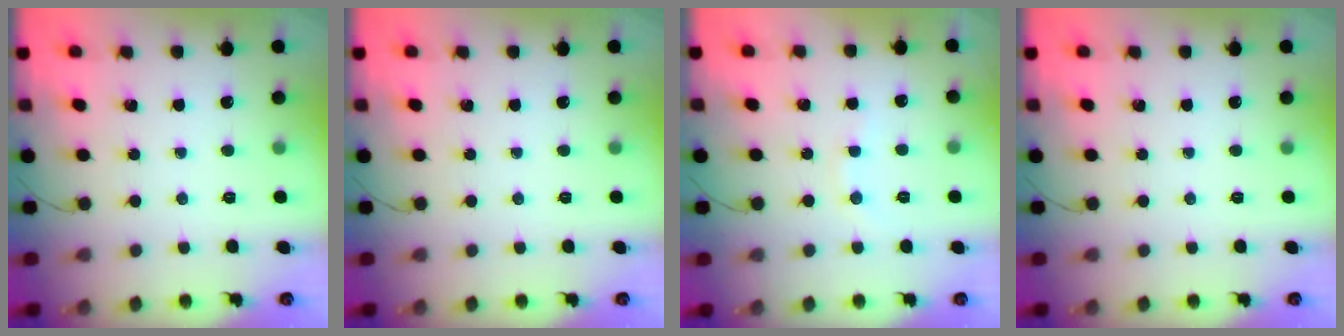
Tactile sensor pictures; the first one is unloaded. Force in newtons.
{"total": 0.0}
{"total": 5.7, "press": 5.6, "slide": 1.0}
{"total": 0.0}